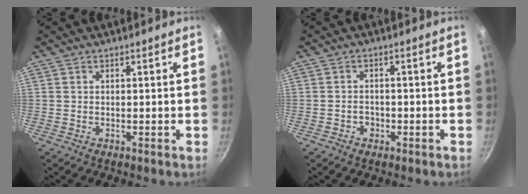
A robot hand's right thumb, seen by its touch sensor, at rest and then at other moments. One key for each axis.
{"total": 2.3, "fx": -1.0, "fy": 1.8, "fz": 0.9, "tx": -0.003, "ty": 0.012, "tz": -0.014}